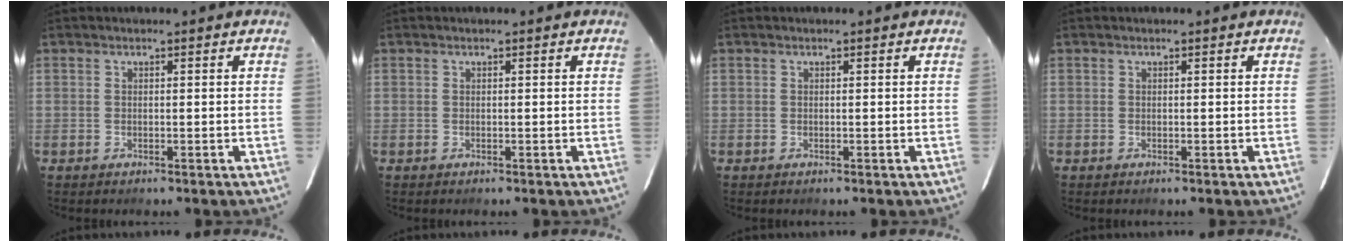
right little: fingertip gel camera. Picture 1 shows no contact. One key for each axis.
{"total": 0.0}
{"total": 0.0}
{"total": 0.0}